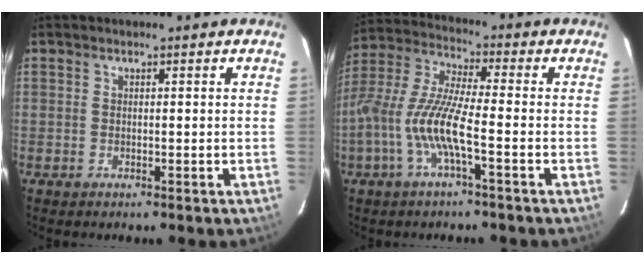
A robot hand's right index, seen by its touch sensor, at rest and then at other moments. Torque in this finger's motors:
{"motor_torque": [1.19, -0.94, 0.90, 0.21]}